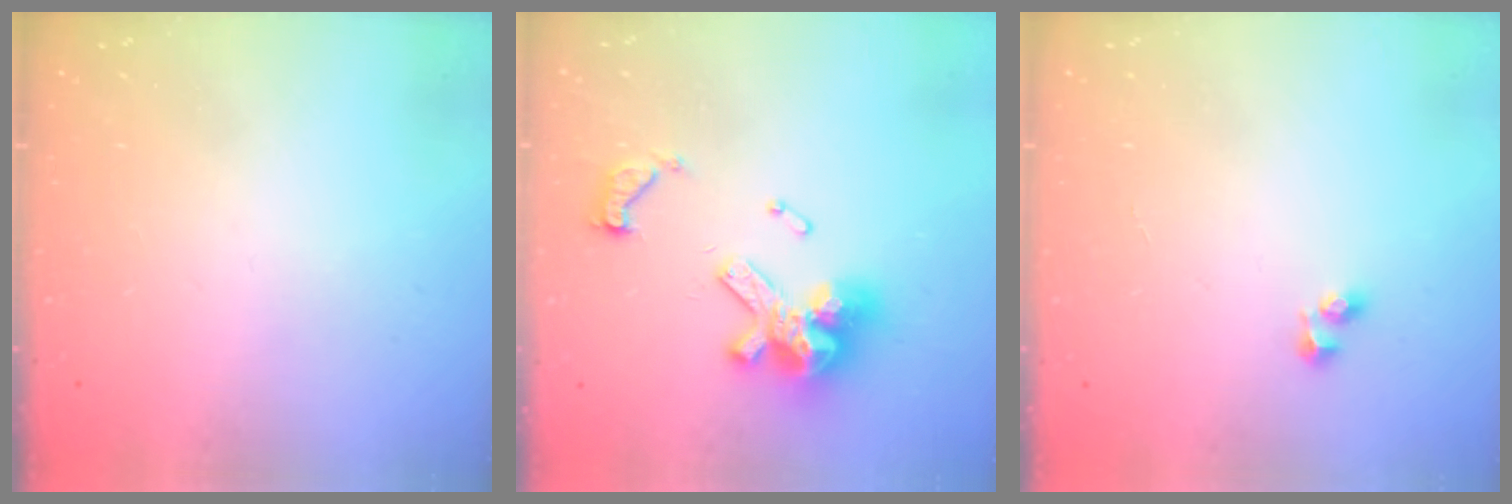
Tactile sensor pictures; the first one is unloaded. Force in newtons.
{"total": 14.3, "press": 14.2, "slide": 1.7}
{"total": 3.0, "press": 2.7, "slide": 1.3}